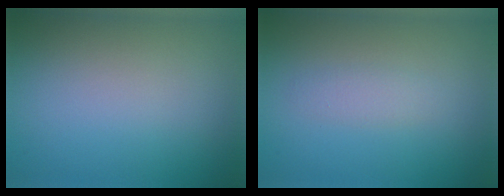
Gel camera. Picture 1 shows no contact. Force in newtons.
{"total": 1.3, "press": 1.3, "slide": 0.0}